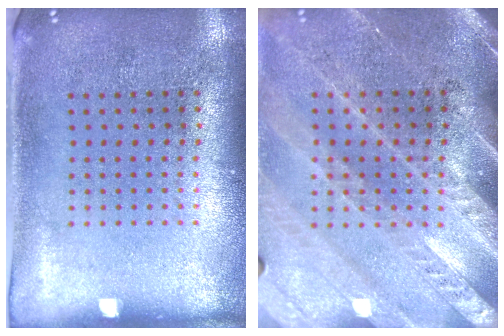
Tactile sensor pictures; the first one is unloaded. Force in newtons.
{"total": 3.0, "press": 2.6, "slide": 1.4}